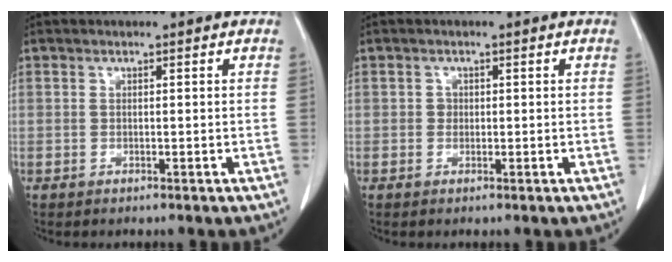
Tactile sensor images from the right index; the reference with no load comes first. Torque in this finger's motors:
{"motor_torque": [-0.04, 0.03, 0.00, 0.00]}